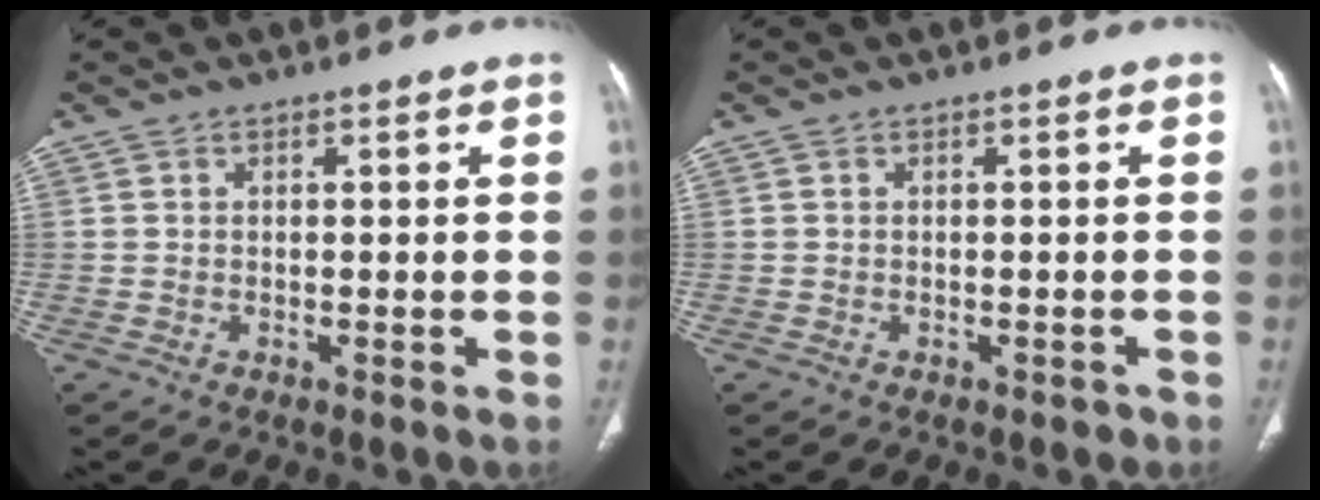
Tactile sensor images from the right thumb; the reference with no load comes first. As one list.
[{"total": 0.8, "force": [-0.6, 0.5, 0.2], "torque": [0.000, 0.005, -0.007]}]